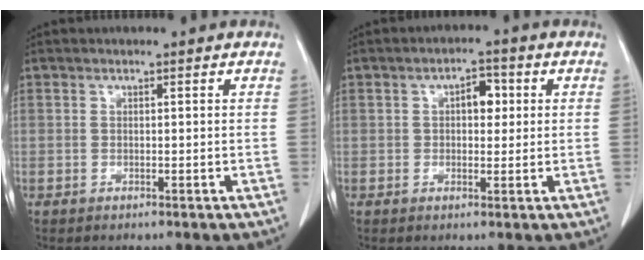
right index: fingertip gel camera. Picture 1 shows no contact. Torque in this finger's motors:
{"motor_torque": [0.41, 0.08, 0.12, 0.04]}